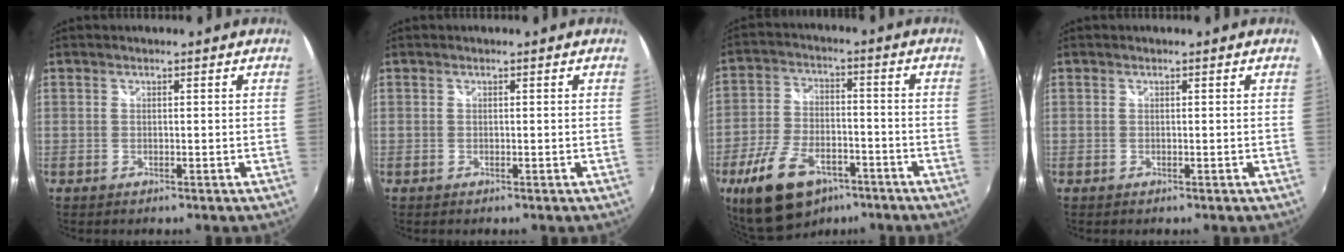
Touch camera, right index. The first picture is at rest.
{"total": 0.0}
{"total": 15.6, "force": [-9.4, 8.2, 9.4], "torque": [-0.203, -0.012, -0.161]}
{"total": 0.0}